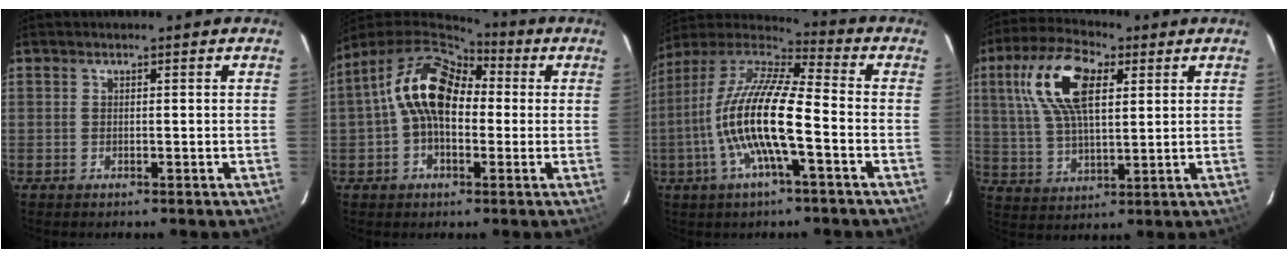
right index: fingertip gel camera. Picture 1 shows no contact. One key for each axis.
{"total": 13.1, "fx": 1.0, "fy": 8.3, "fz": 10.1, "tx": -0.181, "ty": 0.030, "tz": 0.010}
{"total": 16.1, "fx": -4.0, "fy": 2.9, "fz": 15.3, "tx": -0.283, "ty": -0.009, "tz": -0.080}
{"total": 14.1, "fx": 5.0, "fy": 6.4, "fz": 11.5, "tx": -0.227, "ty": 0.024, "tz": 0.094}